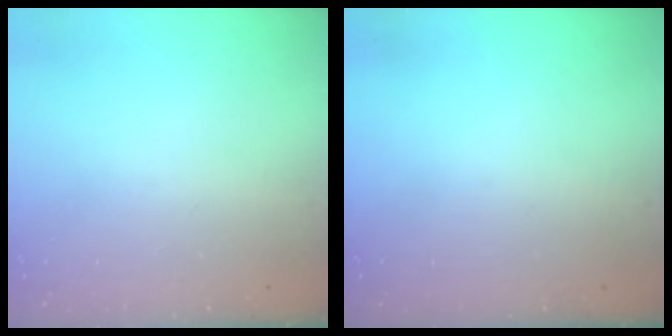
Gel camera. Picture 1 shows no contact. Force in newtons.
{"total": 0.0}